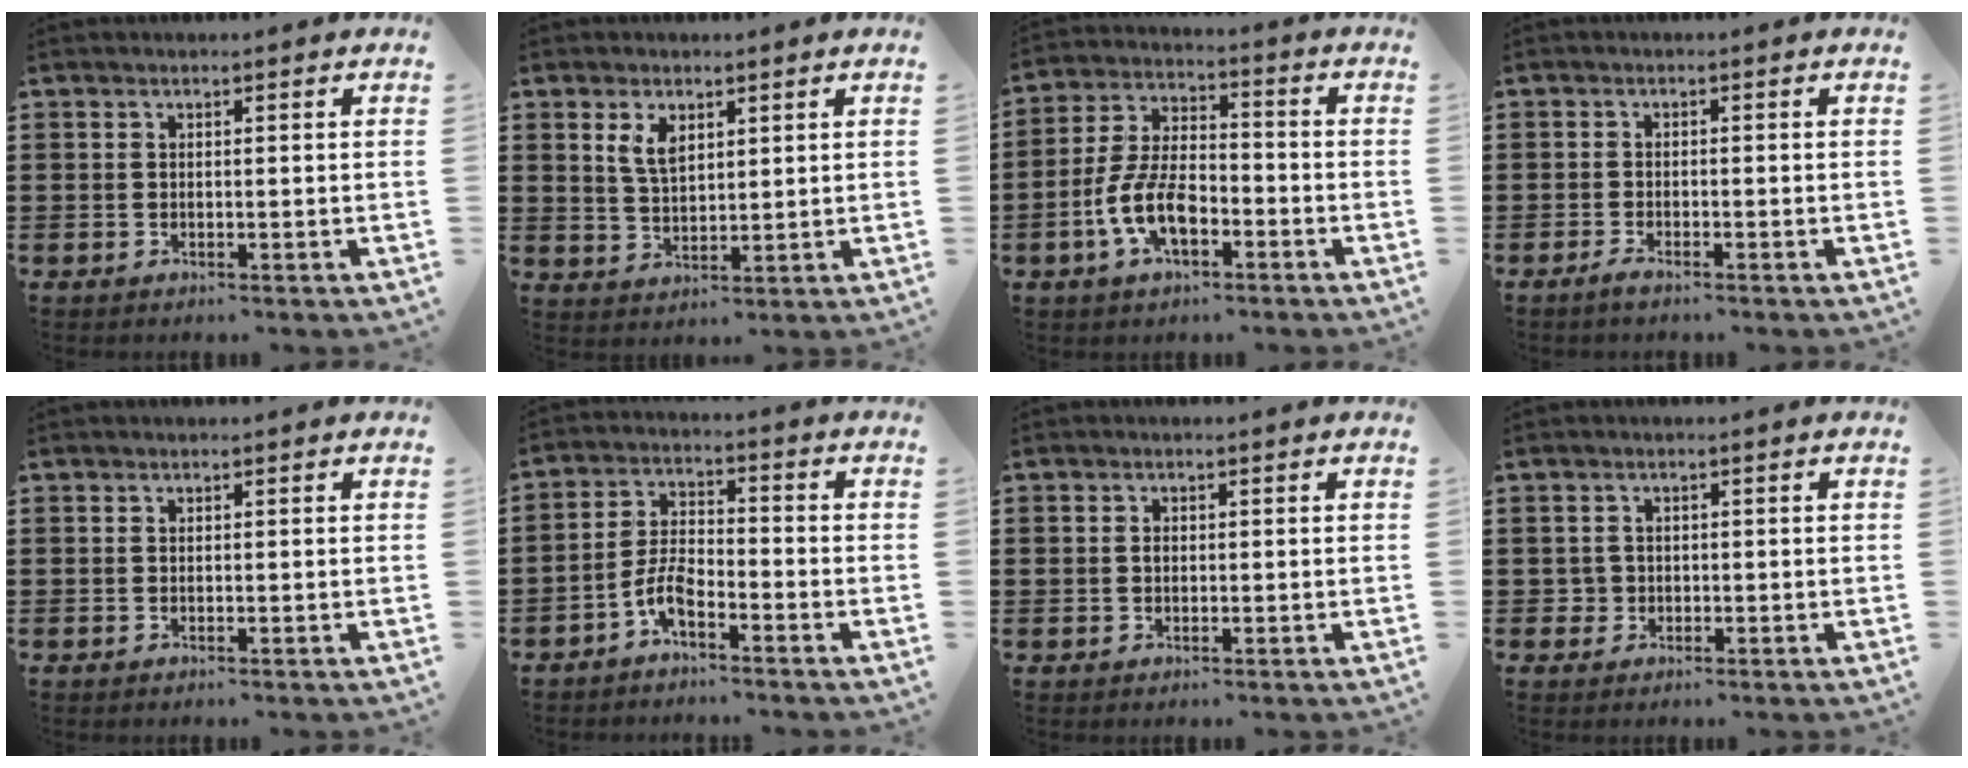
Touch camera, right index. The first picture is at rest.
{"total": 3.9, "force": [2.0, 2.0, 2.7], "torque": [-0.060, 0.006, 0.037]}
{"total": 8.7, "force": [-3.5, 4.4, 6.7], "torque": [-0.159, 0.001, -0.073]}
{"total": 1.4, "force": [-1.2, 0.1, 0.7], "torque": [-0.020, -0.004, -0.025]}
{"total": 0.0}
{"total": 5.4, "force": [-3.4, 2.0, 3.7], "torque": [-0.092, 0.003, -0.071]}
{"total": 0.8, "force": [0.0, 0.7, 0.4], "torque": [-0.010, 0.003, 0.001]}
{"total": 1.7, "force": [-0.4, 1.7, 0.3], "torque": [-0.011, 0.005, -0.011]}